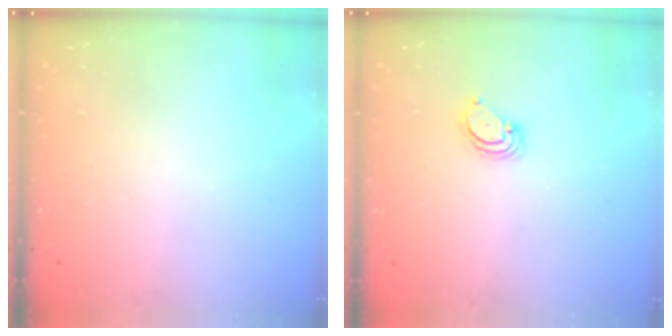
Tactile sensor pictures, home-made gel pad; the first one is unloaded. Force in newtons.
{"total": 3.3, "press": 3.3, "slide": 0.3}